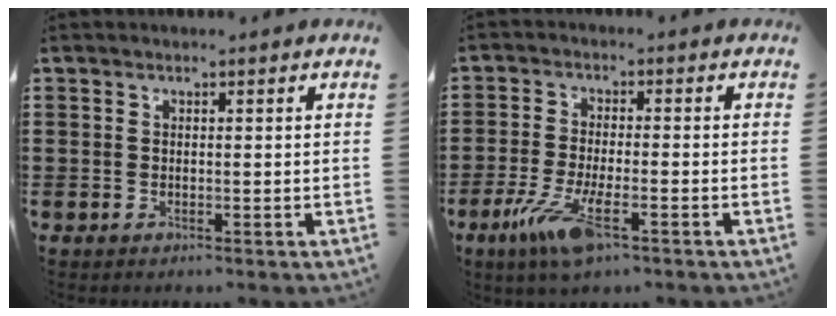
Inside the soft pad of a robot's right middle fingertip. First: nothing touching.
{"total": 7.9, "force": [-3.8, 2.0, 6.7], "torque": [-0.151, -0.018, -0.071]}